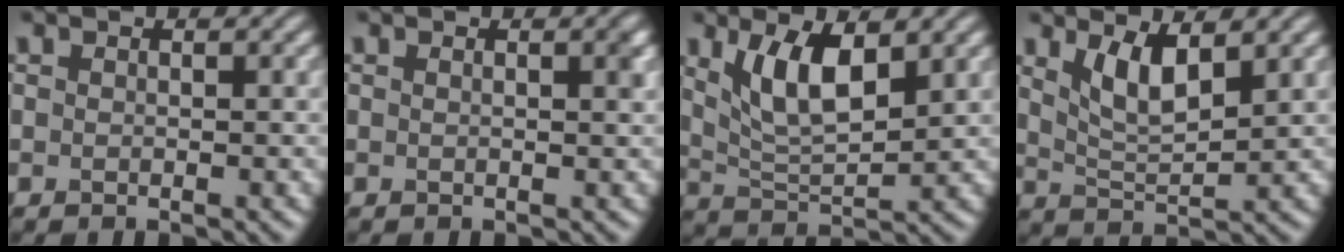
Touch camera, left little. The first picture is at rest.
{"total": 1.1, "force": [0.3, 0.2, 1.0], "torque": [-0.011, 0.003, 0.003]}
{"total": 5.5, "force": [2.4, 2.2, 4.5], "torque": [-0.096, -0.007, 0.047]}
{"total": 4.1, "force": [2.1, 1.3, 3.2], "torque": [-0.068, -0.008, 0.044]}